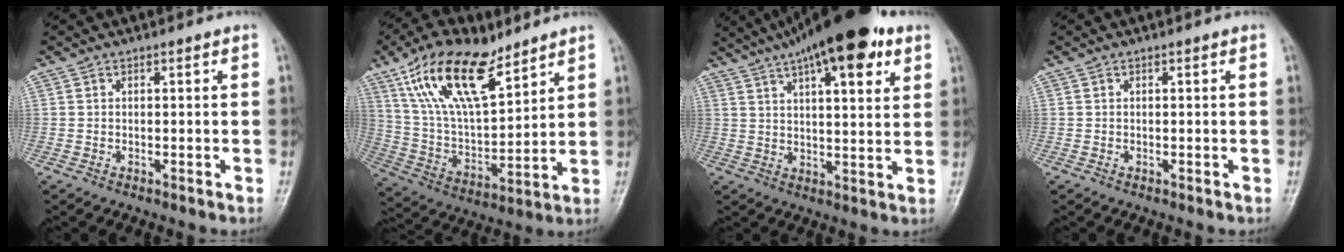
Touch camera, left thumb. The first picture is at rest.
{"total": 19.0, "force": [11.6, 8.1, 12.7], "torque": [-0.207, -0.042, 0.226]}
{"total": 19.0, "force": [11.2, 6.1, 14.1], "torque": [-0.205, -0.006, 0.170]}
{"total": 0.0}